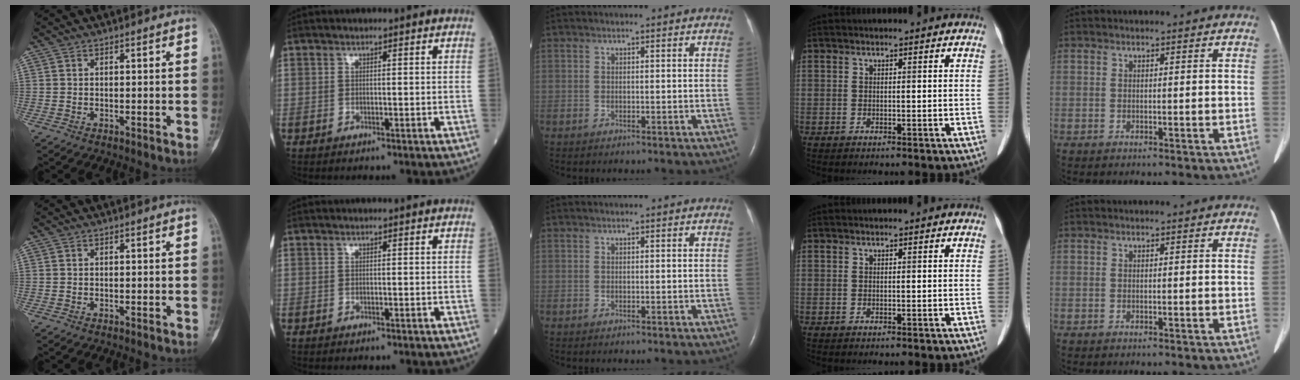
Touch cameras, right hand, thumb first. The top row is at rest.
{}